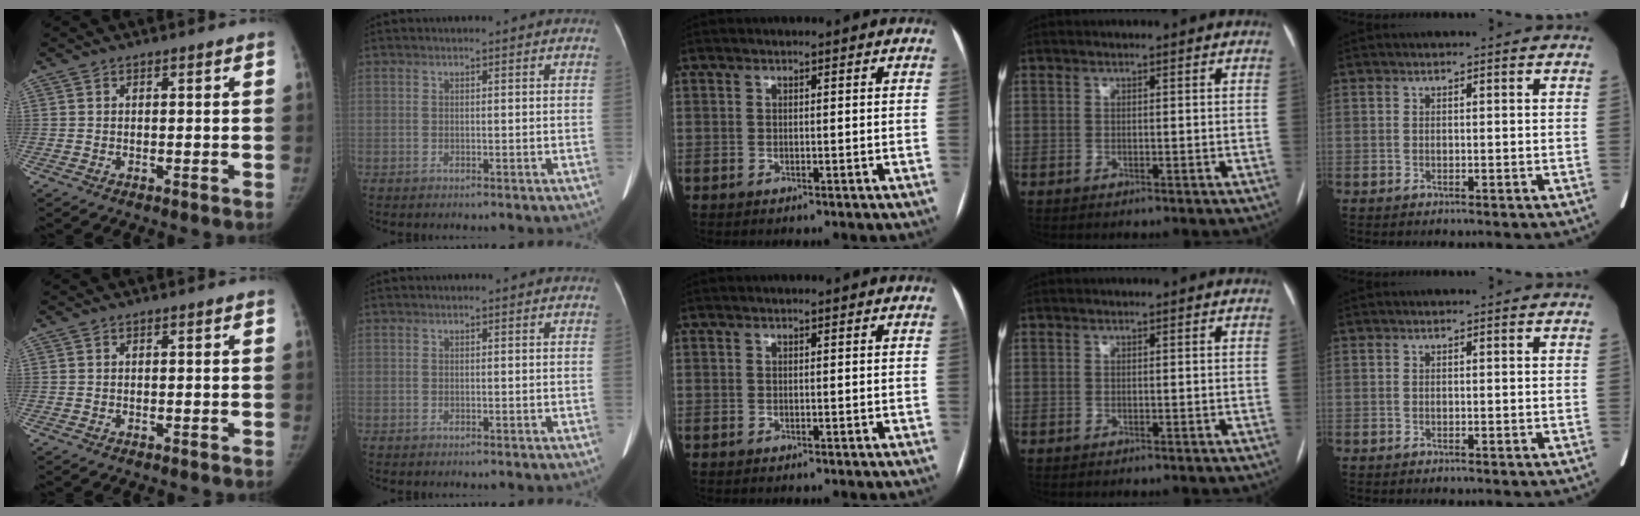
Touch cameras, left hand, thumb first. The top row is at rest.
{}